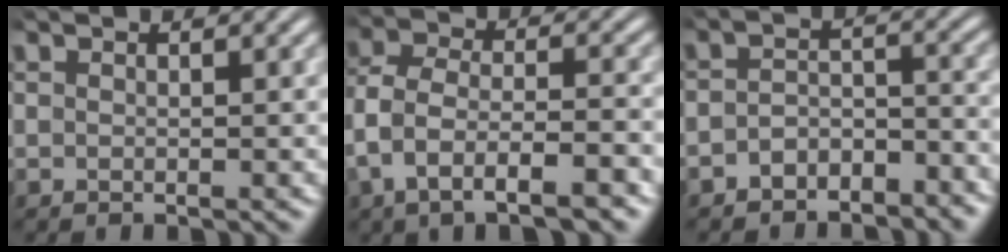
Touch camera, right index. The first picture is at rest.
{"total": 6.8, "force": [-2.9, 4.3, 4.5], "torque": [-0.099, -0.026, -0.043]}
{"total": 4.3, "force": [-3.7, 2.0, 1.0], "torque": [-0.013, -0.013, -0.063]}